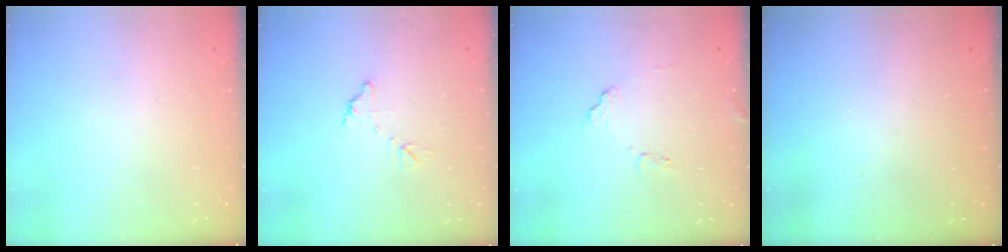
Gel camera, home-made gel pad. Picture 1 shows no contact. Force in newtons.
{"total": 8.0, "press": 8.0, "slide": 0.4}
{"total": 7.9, "press": 7.9, "slide": 0.4}
{"total": 3.0, "press": 3.0, "slide": 0.1}